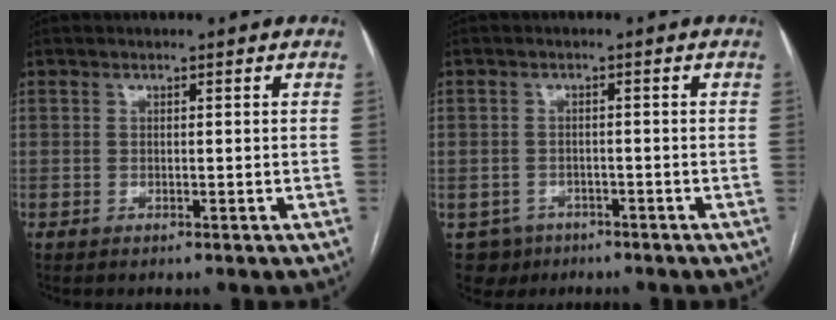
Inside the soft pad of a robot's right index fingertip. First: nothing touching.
{"total": 4.6, "force": [-2.5, 3.8, 0.1], "torque": [0.003, 0.007, -0.036]}